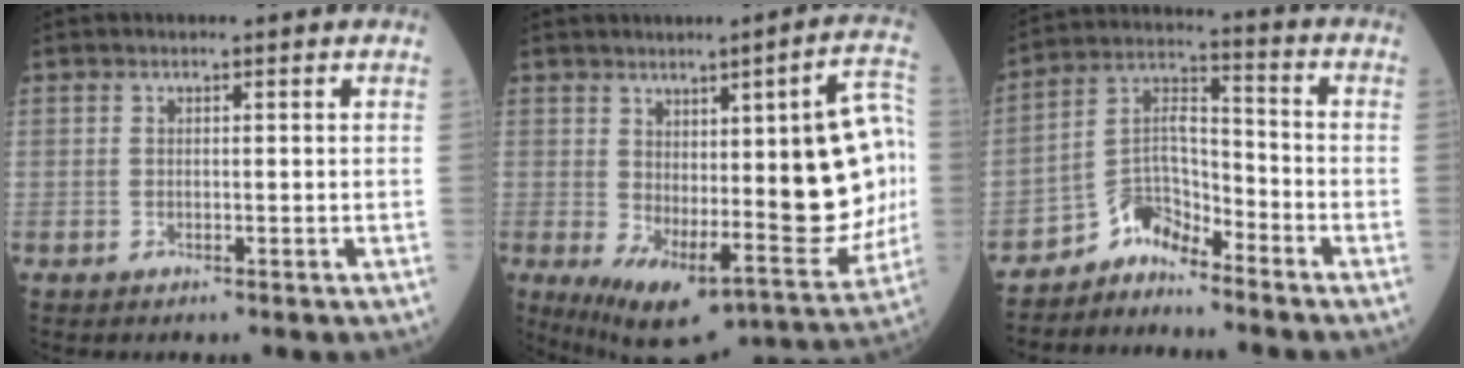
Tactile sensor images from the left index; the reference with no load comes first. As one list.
[{"total": 21.4, "force": [-0.2, 5.4, 20.8], "torque": [-0.265, 0.019, 0.018]}, {"total": 6.1, "force": [-5.7, 1.6, 1.4], "torque": [-0.023, 0.028, -0.111]}]